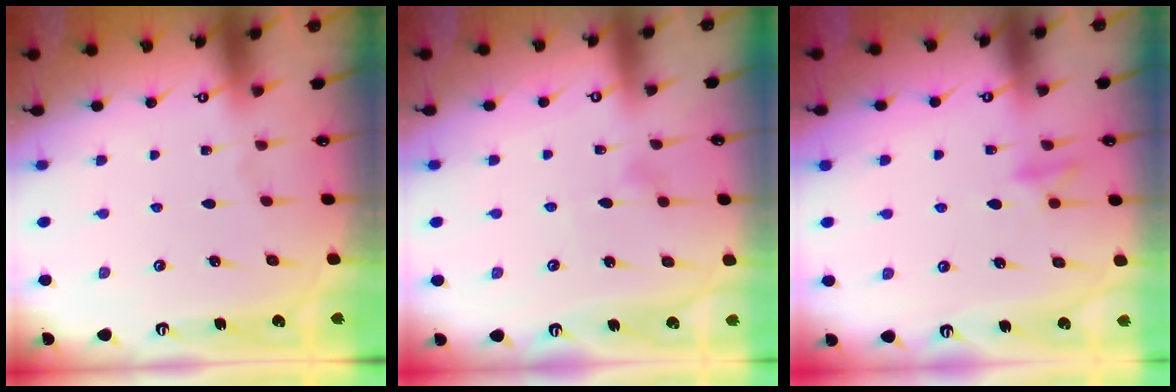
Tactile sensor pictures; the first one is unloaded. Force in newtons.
{"total": 4.2, "press": 4.2, "slide": 0.3}
{"total": 10.2, "press": 10.0, "slide": 2.0}